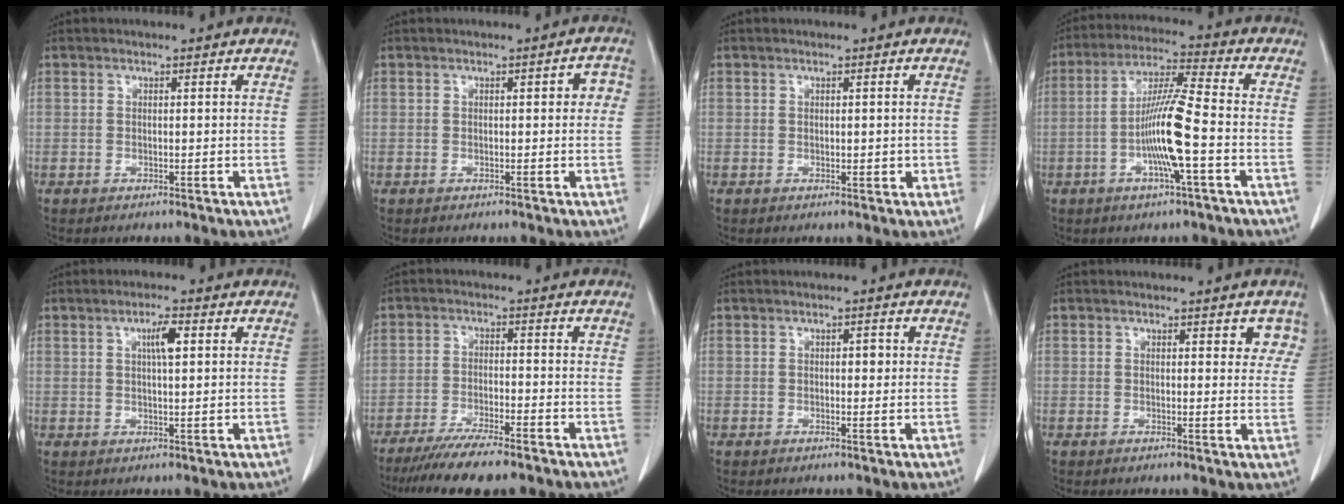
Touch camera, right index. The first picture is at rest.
{"total": 2.5, "force": [0.3, 1.1, 2.3], "torque": [-0.017, 0.014, 0.000]}
{"total": 1.4, "force": [0.0, 0.8, 1.2], "torque": [-0.014, -0.001, 0.005]}
{"total": 10.6, "force": [-2.7, -0.1, 10.2], "torque": [-0.198, 0.001, -0.055]}
{"total": 3.6, "force": [1.2, 0.5, 3.3], "torque": [-0.057, 0.002, 0.019]}
{"total": 8.9, "force": [-7.2, 0.7, 5.1], "torque": [-0.081, -0.021, -0.119]}
{"total": 1.4, "force": [0.1, 0.7, 1.2], "torque": [-0.015, 0.003, 0.000]}
{"total": 3.5, "force": [1.9, 1.9, 2.2], "torque": [-0.002, -0.001, 0.014]}